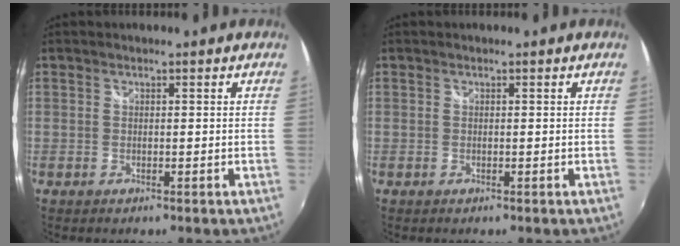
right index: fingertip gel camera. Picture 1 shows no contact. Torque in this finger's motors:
{"motor_torque": [-0.01, 0.01, 0.00, 0.00]}